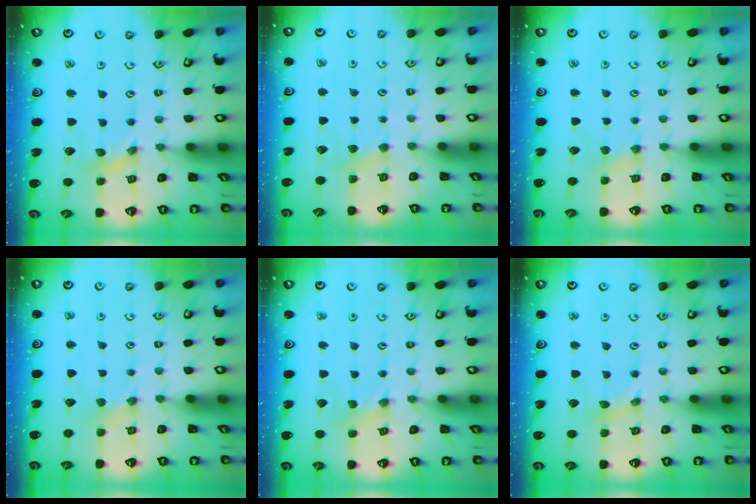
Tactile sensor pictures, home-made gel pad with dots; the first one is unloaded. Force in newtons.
{"total": 2.5, "press": 2.5, "slide": 0.4}
{"total": 1.6, "press": 1.6, "slide": 0.4}
{"total": 2.1, "press": 2.1, "slide": 0.4}
{"total": 0.0}
{"total": 1.9, "press": 1.9, "slide": 0.4}